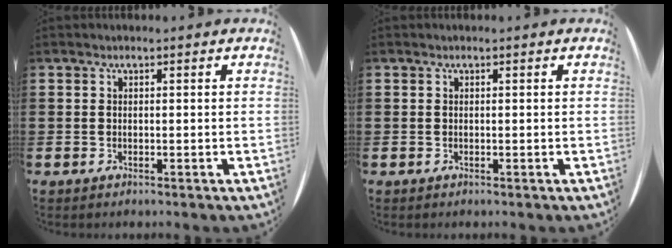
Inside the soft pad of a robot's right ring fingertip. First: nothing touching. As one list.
[{"total": 0.0}]